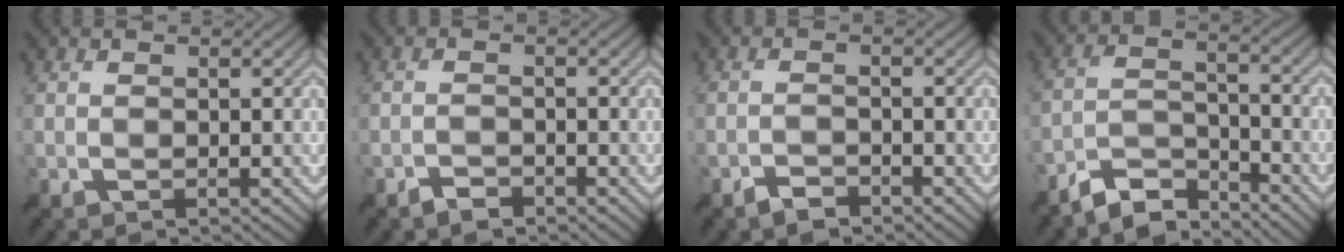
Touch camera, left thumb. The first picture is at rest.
{"total": 1.9, "force": [-1.6, 0.8, 0.5], "torque": [-0.006, 0.000, -0.031]}
{"total": 2.2, "force": [-1.9, 1.0, 0.7], "torque": [-0.008, 0.001, -0.038]}
{"total": 6.6, "force": [-5.9, 2.1, 2.0], "torque": [-0.036, -0.004, -0.118]}